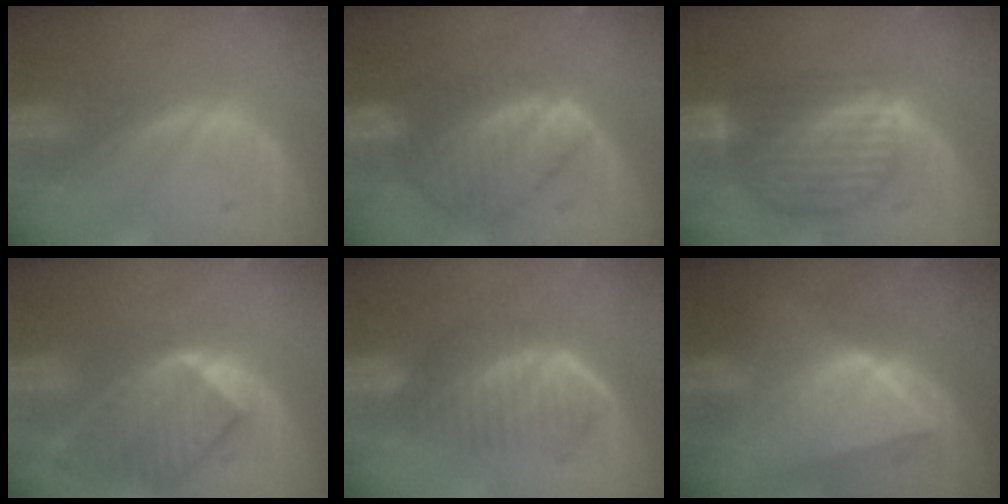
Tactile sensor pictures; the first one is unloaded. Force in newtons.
{"total": 8.7, "press": 7.7, "slide": 4.0}
{"total": 8.8, "press": 7.8, "slide": 4.2}
{"total": 8.3, "press": 7.6, "slide": 3.4}
{"total": 7.0, "press": 6.1, "slide": 3.4}
{"total": 9.1, "press": 8.2, "slide": 4.1}